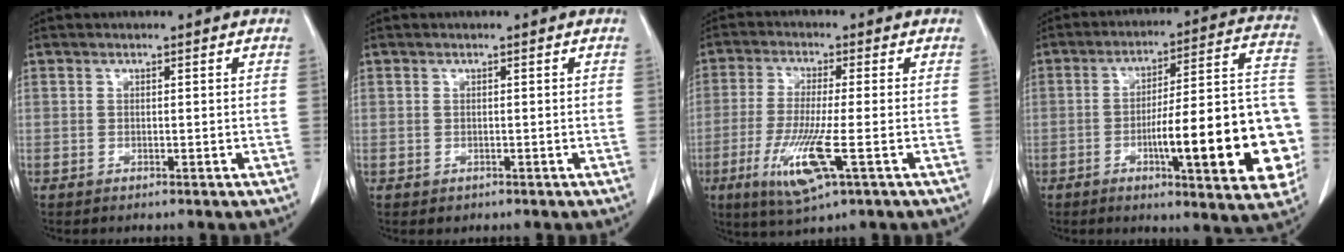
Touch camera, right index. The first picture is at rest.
{"total": 0.9, "force": [-0.2, 0.9, 0.1], "torque": [0.001, 0.004, -0.002]}
{"total": 9.9, "force": [-3.5, 0.6, 9.2], "torque": [-0.189, -0.028, -0.066]}
{"total": 22.4, "force": [-5.9, 3.5, 21.4], "torque": [-0.222, 0.024, -0.074]}